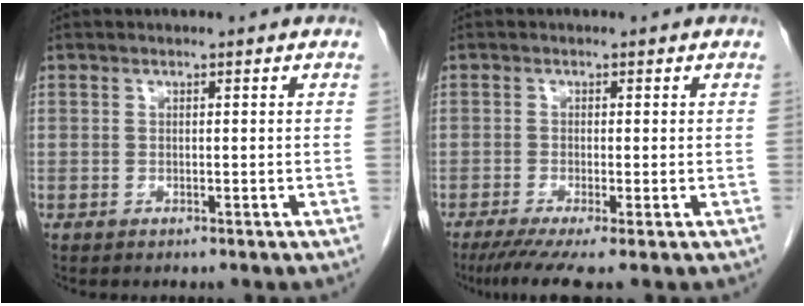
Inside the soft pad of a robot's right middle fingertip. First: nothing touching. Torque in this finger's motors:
{"motor_torque": [0.71, -0.45, 0.16, 0.06]}